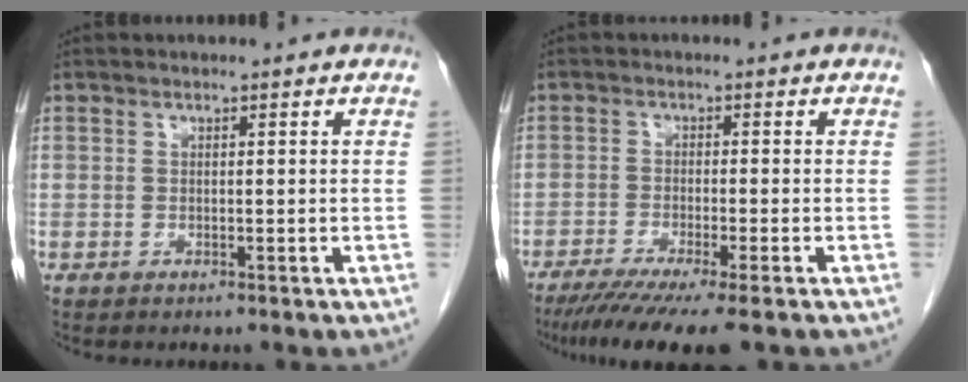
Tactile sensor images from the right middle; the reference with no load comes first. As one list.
[{"total": 9.0, "force": [-6.8, -0.4, 5.9], "torque": [-0.085, -0.024, -0.108]}]